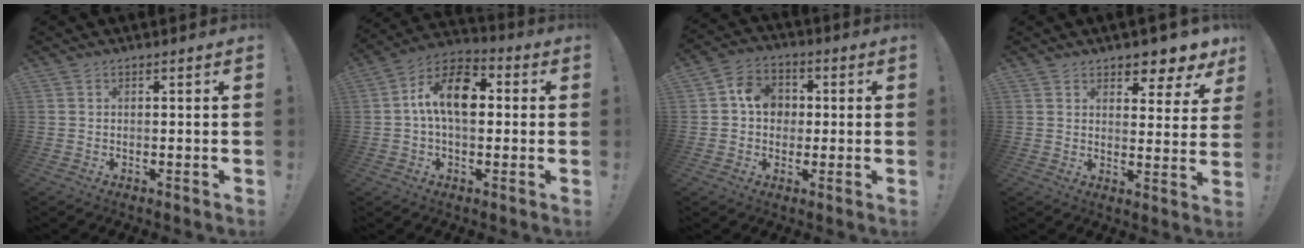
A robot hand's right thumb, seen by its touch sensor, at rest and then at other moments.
{"total": 13.9, "force": [2.1, 8.0, 11.1], "torque": [-0.191, 0.012, 0.037]}
{"total": 9.4, "force": [1.2, 8.0, 4.7], "torque": [-0.072, 0.013, 0.029]}
{"total": 6.2, "force": [5.4, 2.4, 1.9], "torque": [-0.022, -0.052, 0.097]}